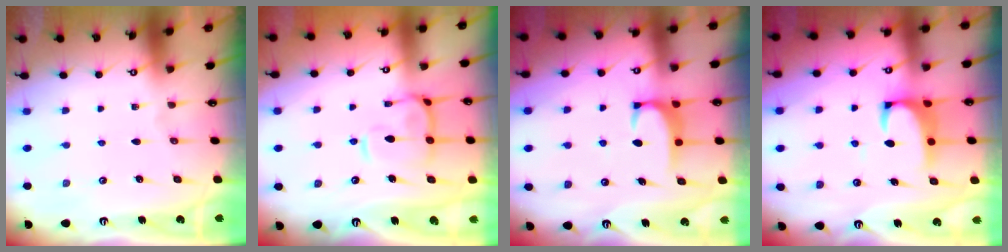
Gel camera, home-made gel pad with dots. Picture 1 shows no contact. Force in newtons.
{"total": 7.7, "press": 7.6, "slide": 1.2}
{"total": 2.0, "press": 2.0, "slide": 0.5}
{"total": 2.3, "press": 2.1, "slide": 0.9}